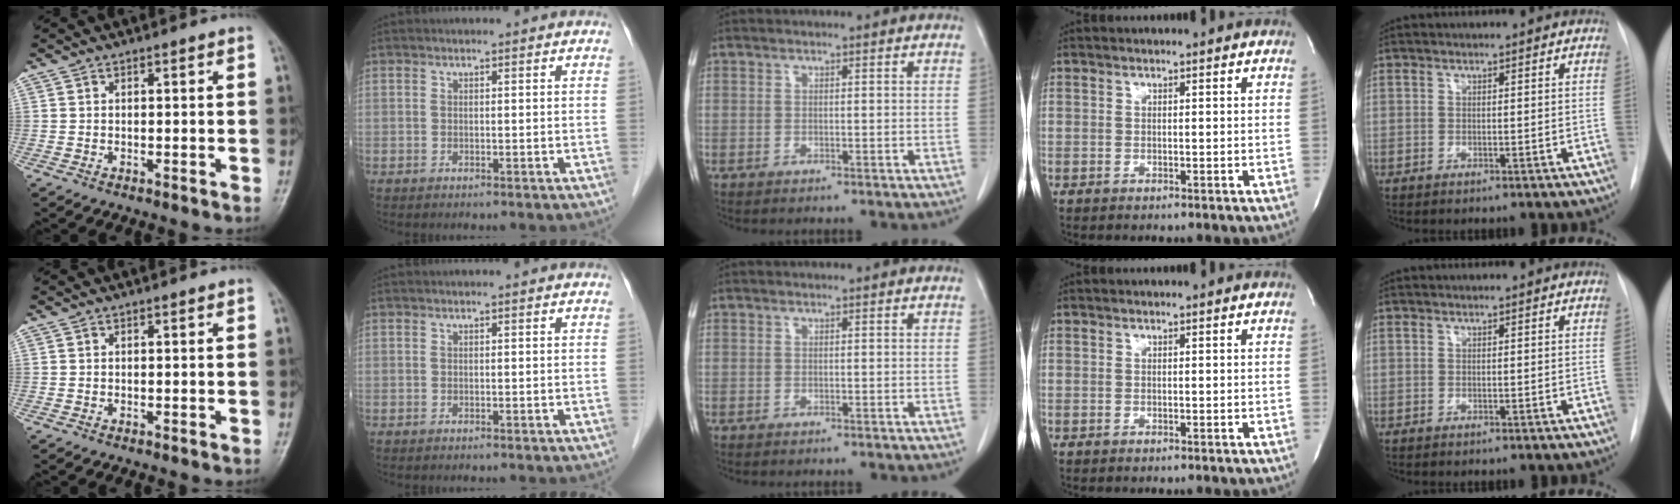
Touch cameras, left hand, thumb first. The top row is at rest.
{}